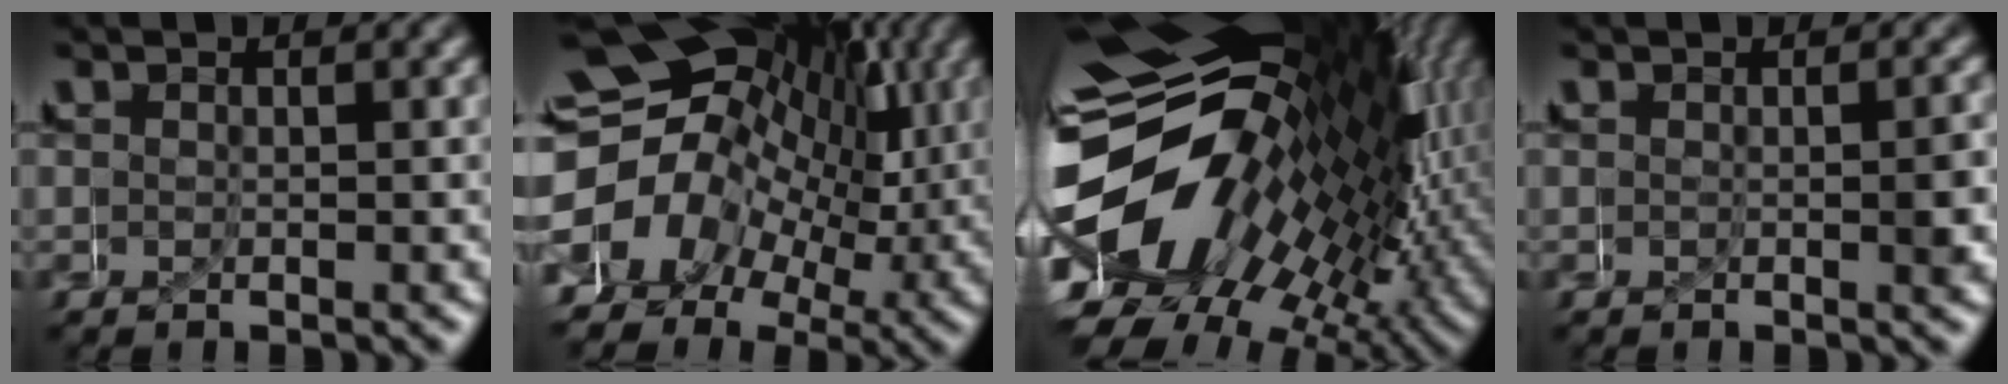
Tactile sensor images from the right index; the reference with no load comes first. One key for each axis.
{"total": 18.8, "fx": 2.3, "fy": 14.4, "fz": 12.0, "tx": -0.202, "ty": -0.001, "tz": 0.008}
{"total": 27.1, "fx": 0.6, "fy": 16.6, "fz": 21.3, "tx": -0.299, "ty": 0.003, "tz": -0.013}
{"total": 0.8, "fx": -0.2, "fy": -0.1, "fz": 0.7, "tx": -0.010, "ty": -0.002, "tz": -0.001}